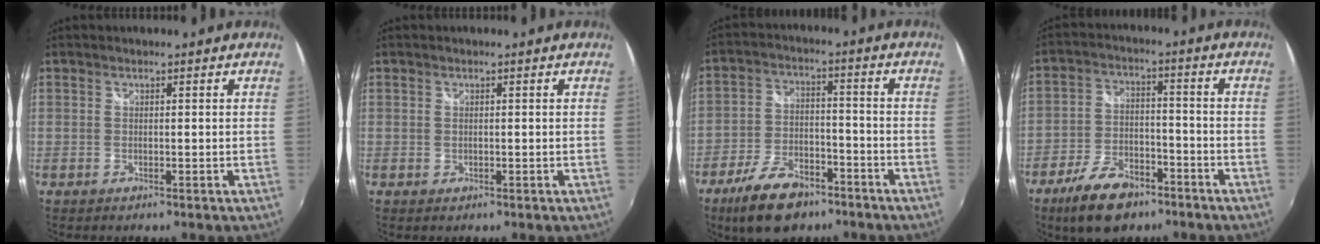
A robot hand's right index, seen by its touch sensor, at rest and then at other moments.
{"total": 0.5, "force": [0.1, 0.5, 0.3], "torque": [-0.003, 0.000, 0.002]}
{"total": 13.0, "force": [-8.8, 6.4, 7.2], "torque": [-0.160, -0.002, -0.148]}
{"total": 12.2, "force": [-8.2, 6.0, 6.7], "torque": [-0.154, -0.001, -0.140]}